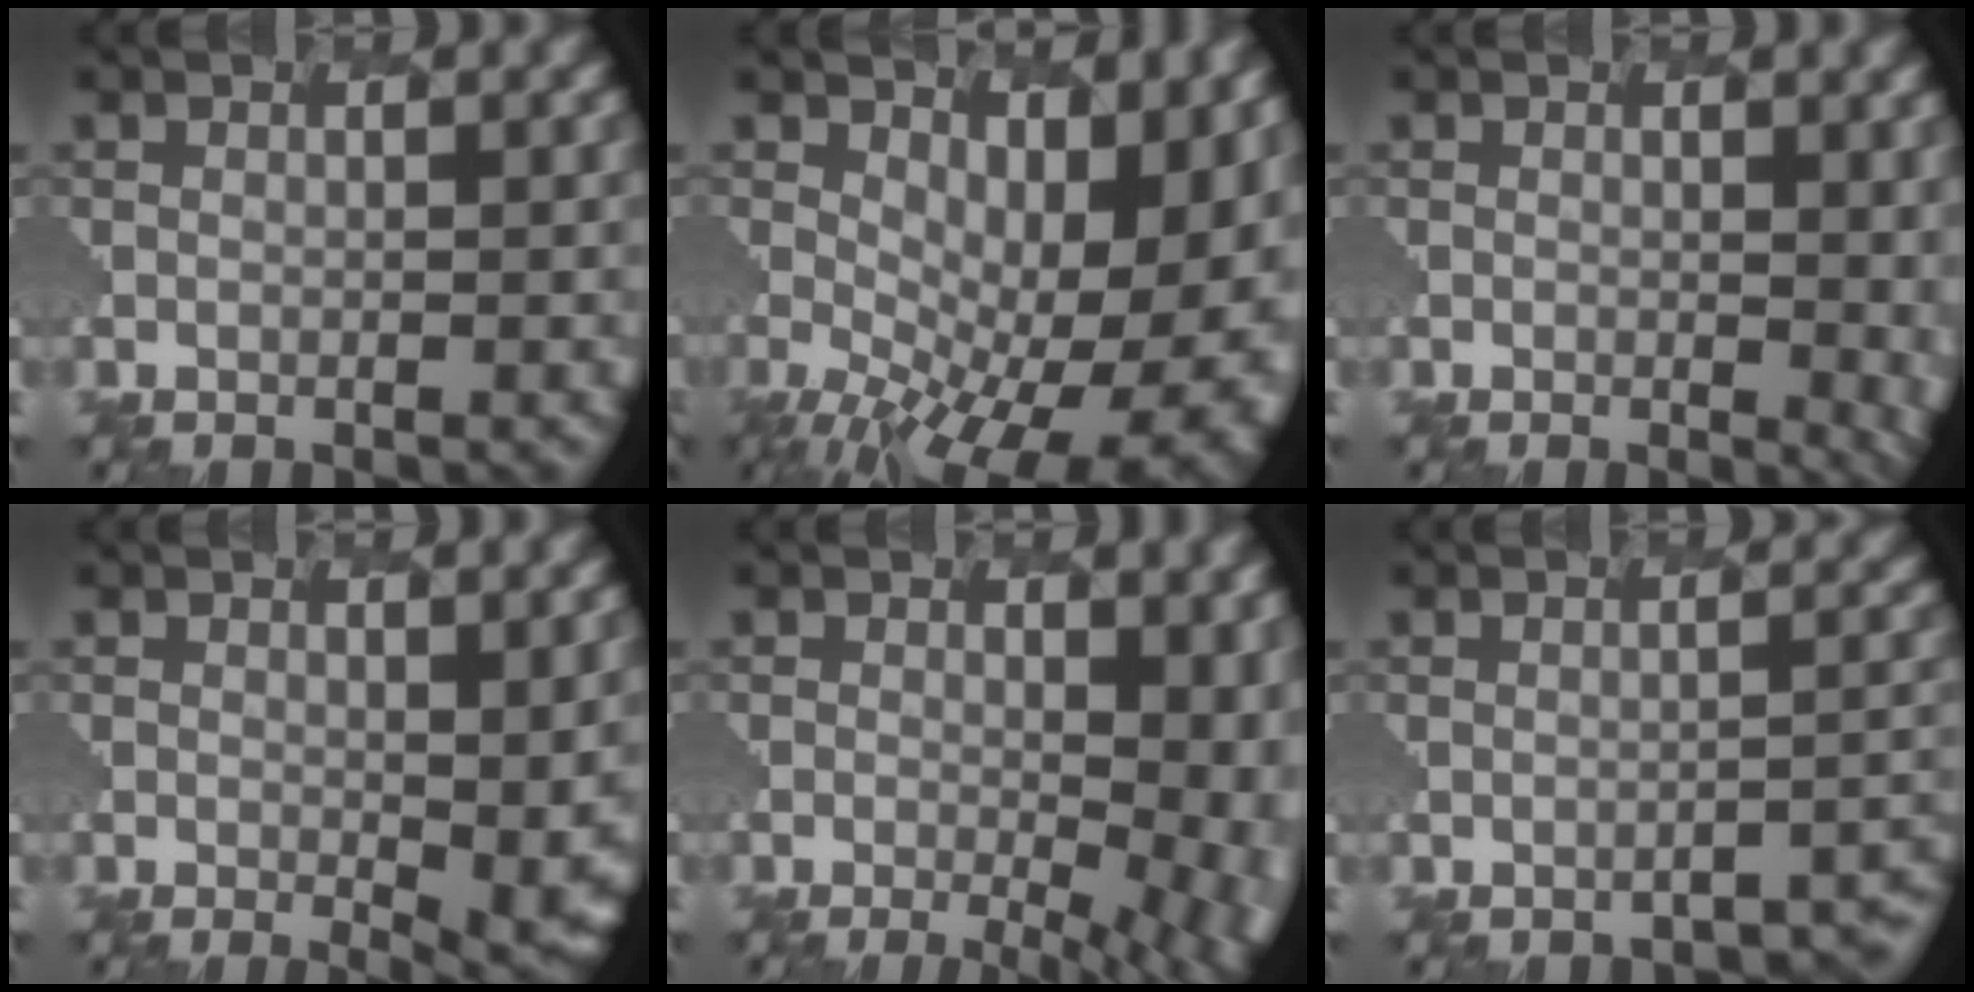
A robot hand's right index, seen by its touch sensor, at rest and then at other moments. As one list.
[{"total": 13.9, "force": [-0.7, 7.2, 11.9], "torque": [-0.147, -0.015, 0.019]}, {"total": 3.3, "force": [-0.2, 1.4, 2.9], "torque": [-0.033, -0.009, 0.007]}, {"total": 5.3, "force": [-0.8, 1.5, 5.0], "torque": [-0.084, -0.018, -0.005]}, {"total": 11.0, "force": [-1.2, 5.6, 9.4], "torque": [-0.082, -0.010, 0.000]}, {"total": 3.3, "force": [-2.5, 0.8, 2.0], "torque": [-0.032, -0.003, -0.031]}]